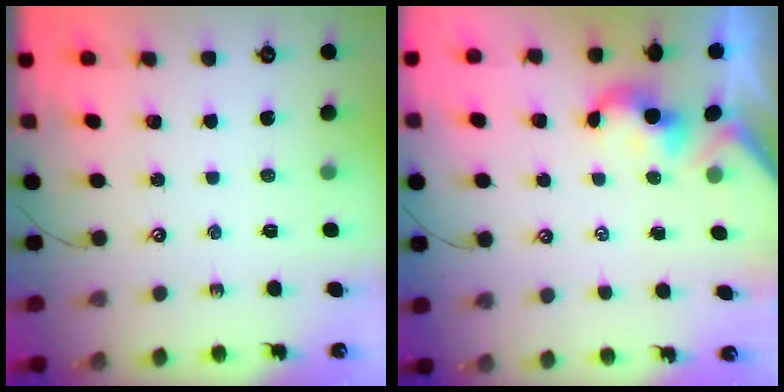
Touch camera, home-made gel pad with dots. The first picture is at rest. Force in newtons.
{"total": 0.6, "press": 0.6, "slide": 0.3}